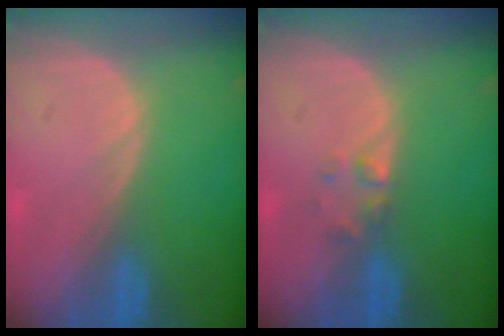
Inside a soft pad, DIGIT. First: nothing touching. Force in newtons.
{"total": 1.7, "press": 1.7, "slide": 0.2}